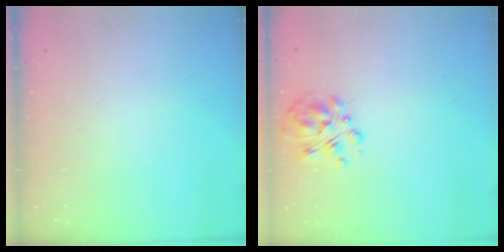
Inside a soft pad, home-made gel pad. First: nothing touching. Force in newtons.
{"total": 6.8, "press": 6.6, "slide": 1.8}